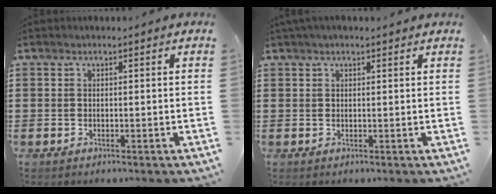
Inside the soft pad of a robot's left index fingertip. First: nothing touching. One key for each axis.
{"total": 1.1, "fx": 0.7, "fy": 0.3, "fz": 0.7, "tx": -0.015, "ty": 0.003, "tz": 0.013}